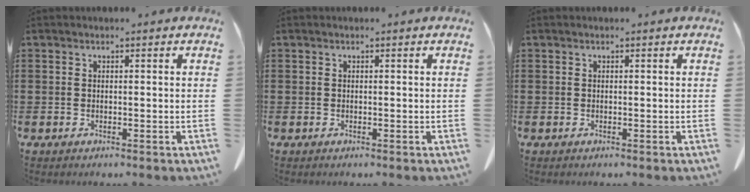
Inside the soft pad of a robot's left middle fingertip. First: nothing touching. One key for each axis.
{"total": 0.0}
{"total": 0.0}